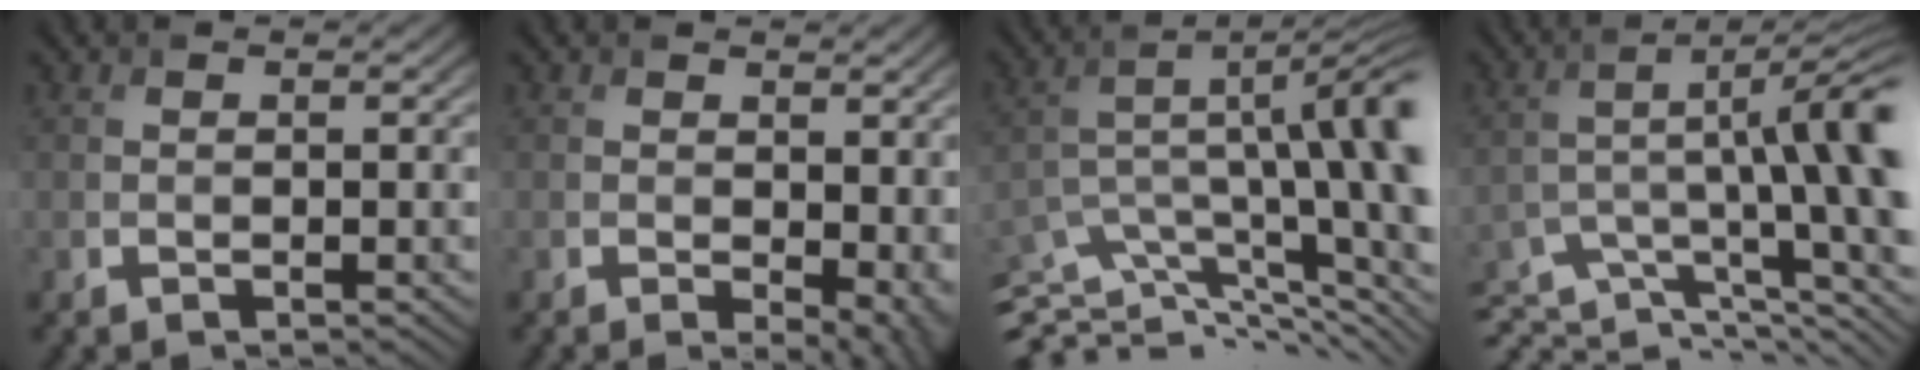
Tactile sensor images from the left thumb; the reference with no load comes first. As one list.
[{"total": 4.5, "force": [-0.2, 2.0, 4.0], "torque": [-0.052, -0.008, 0.009]}, {"total": 13.0, "force": [-4.3, 4.8, 11.3], "torque": [-0.198, -0.005, -0.063]}, {"total": 12.4, "force": [-6.3, 2.2, 10.4], "torque": [-0.163, 0.003, -0.097]}]